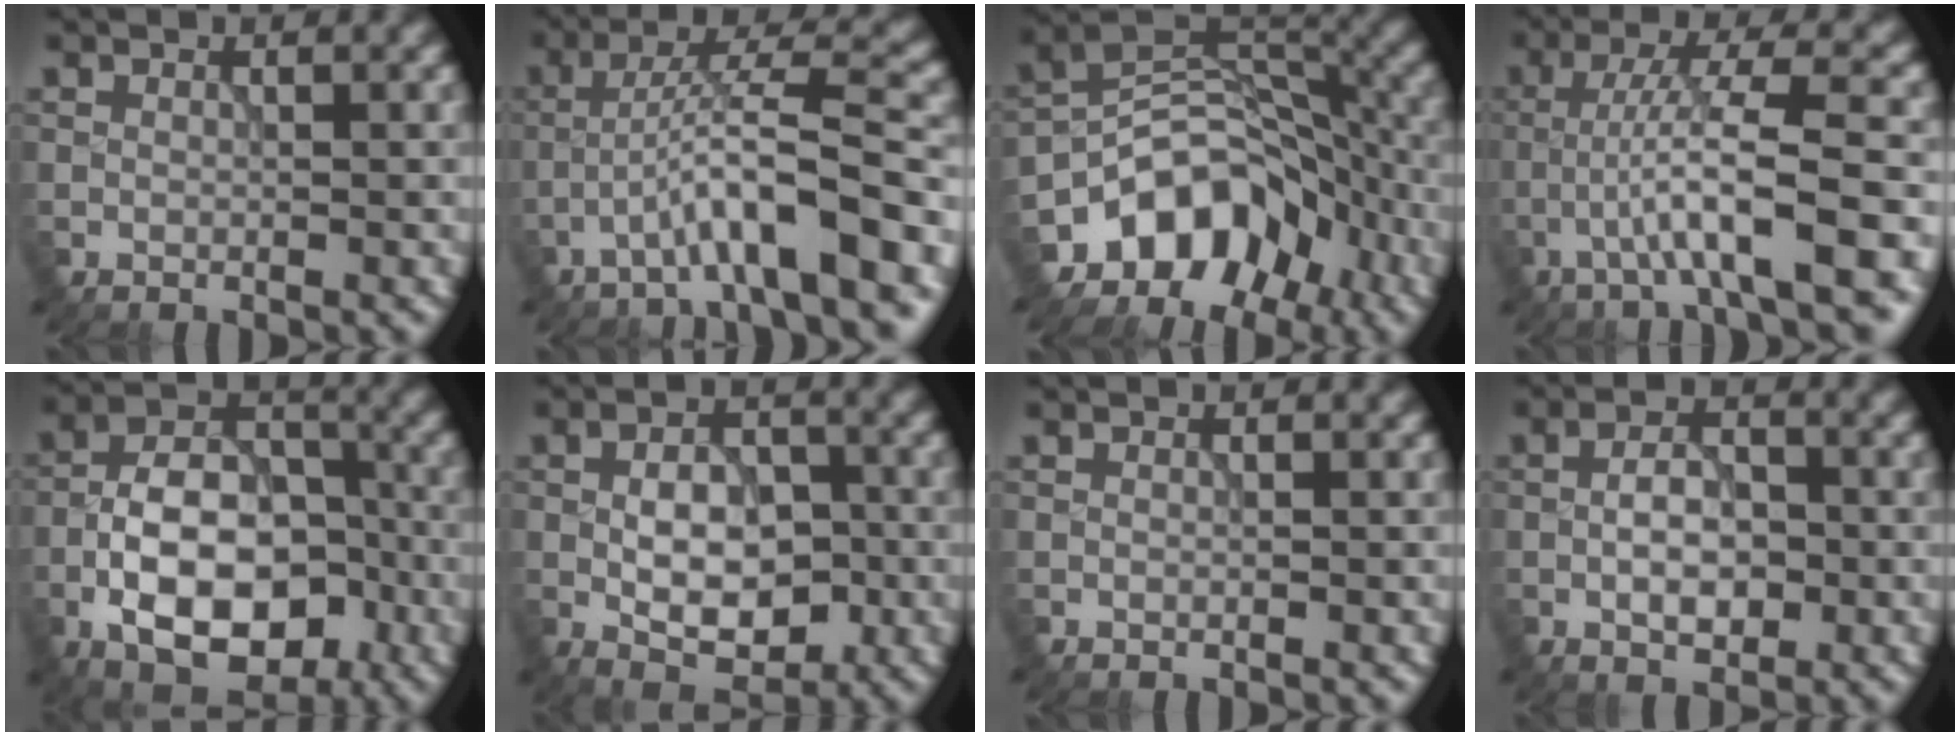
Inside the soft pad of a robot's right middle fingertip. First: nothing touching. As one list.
[{"total": 7.9, "force": [-3.8, 1.0, 6.8], "torque": [-0.108, 0.024, -0.066]}, {"total": 8.3, "force": [-5.4, 5.2, 3.6], "torque": [-0.028, 0.010, -0.105]}, {"total": 8.1, "force": [-3.2, 0.9, 7.3], "torque": [-0.123, 0.017, -0.056]}, {"total": 10.5, "force": [-4.0, 5.9, 7.7], "torque": [-0.128, 0.008, -0.076]}, {"total": 6.0, "force": [-1.2, 3.4, 4.8], "torque": [-0.072, 0.002, -0.023]}, {"total": 0.0}, {"total": 3.9, "force": [-0.9, 2.1, 3.2], "torque": [-0.055, 0.004, -0.019]}]